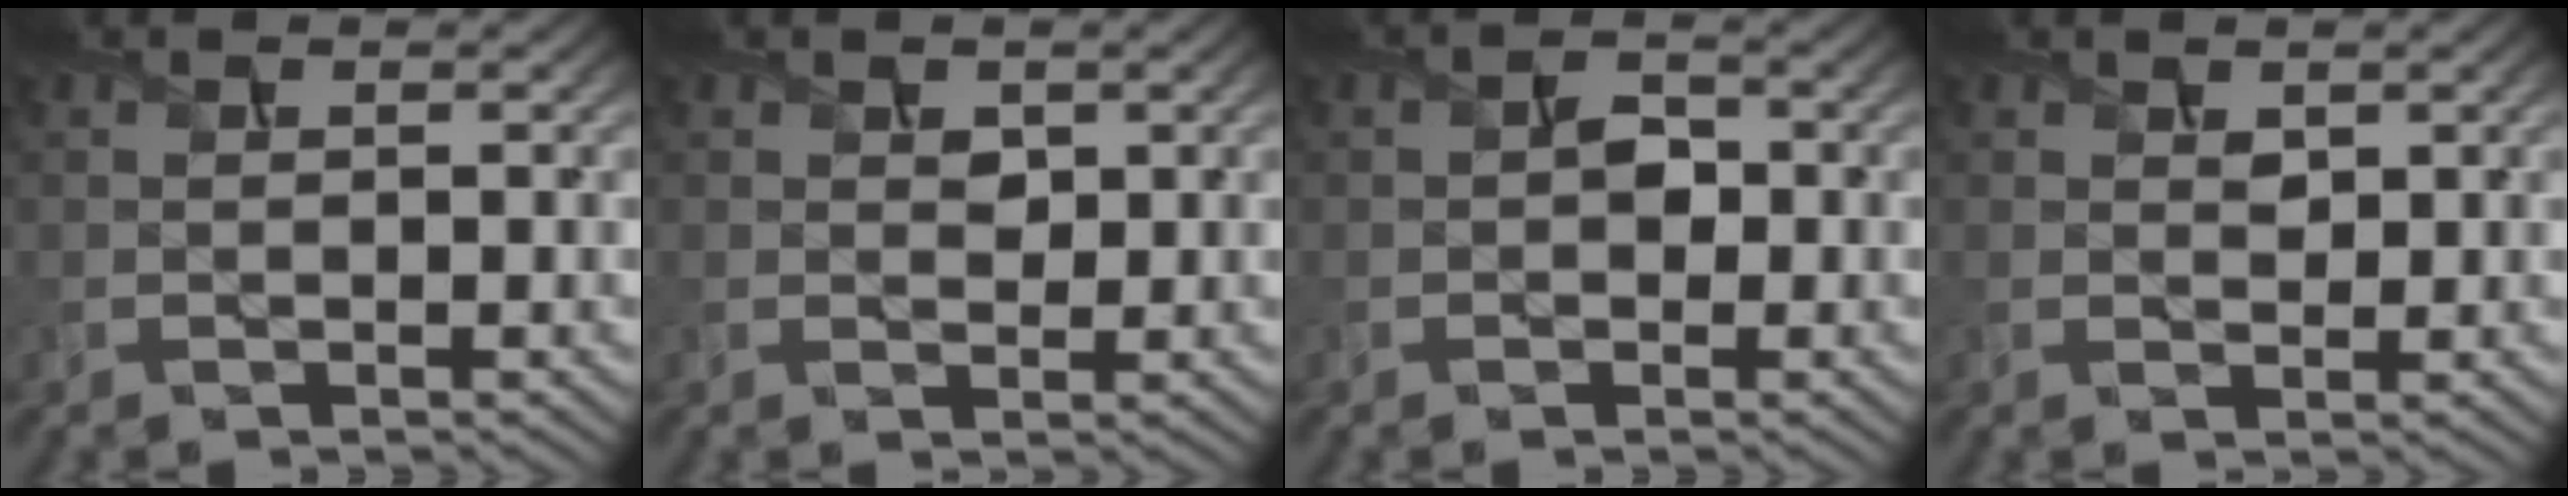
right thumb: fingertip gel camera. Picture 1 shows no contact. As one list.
[{"total": 1.5, "force": [0.7, 1.1, 0.8], "torque": [-0.016, -0.004, 0.013]}, {"total": 1.9, "force": [-0.4, 1.5, 1.2], "torque": [-0.022, 0.000, -0.010]}, {"total": 1.3, "force": [0.7, 0.8, 0.6], "torque": [-0.013, -0.003, 0.015]}]